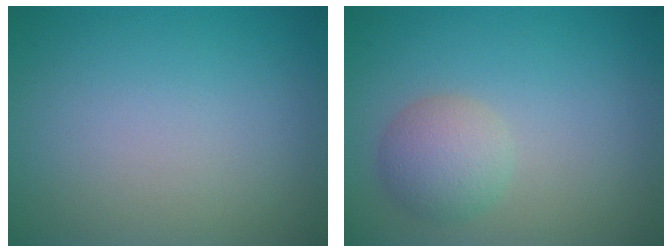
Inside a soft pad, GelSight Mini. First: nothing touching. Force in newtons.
{"total": 2.7, "press": 2.7, "slide": 0.2}